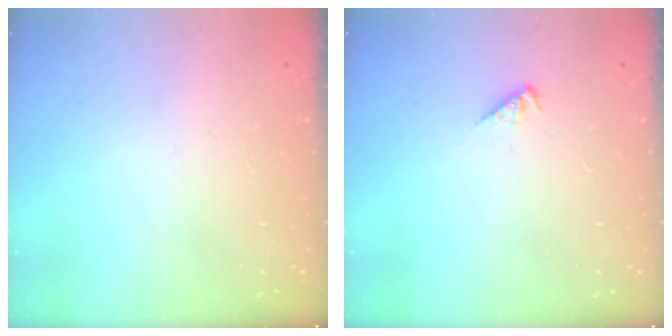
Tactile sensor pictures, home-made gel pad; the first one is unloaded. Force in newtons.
{"total": 2.1, "press": 2.1, "slide": 0.2}